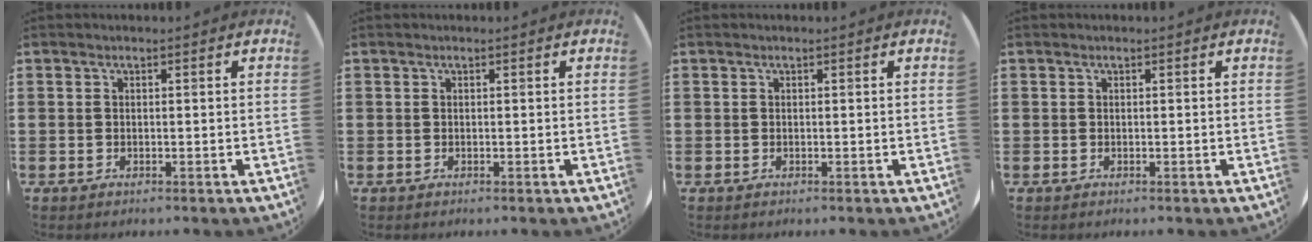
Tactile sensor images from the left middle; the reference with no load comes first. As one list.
[{"total": 0.0}, {"total": 0.0}, {"total": 0.0}]